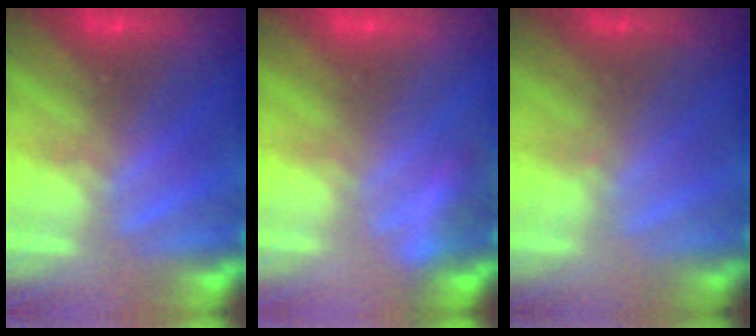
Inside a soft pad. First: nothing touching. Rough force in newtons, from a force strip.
{"total": 2.8}
{"total": 1.8}